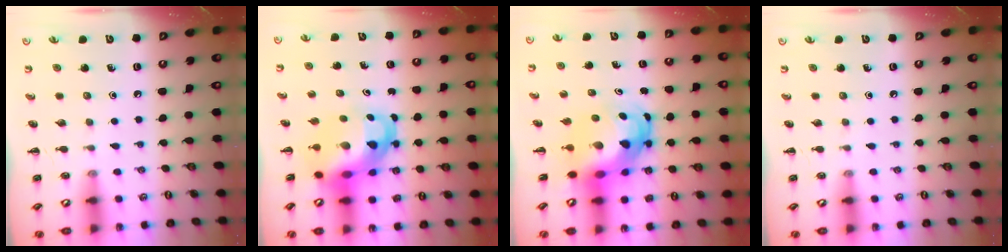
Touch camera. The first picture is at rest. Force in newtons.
{"total": 12.4, "press": 11.9, "slide": 3.2}
{"total": 7.7, "press": 7.5, "slide": 1.9}
{"total": 0.0}